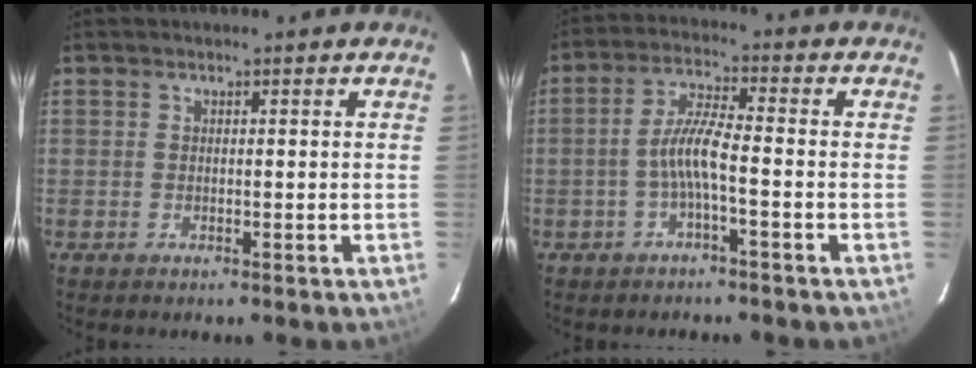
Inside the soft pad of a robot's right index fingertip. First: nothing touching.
{"total": 5.4, "force": [-2.0, 0.4, 5.0], "torque": [-0.110, 0.011, -0.036]}